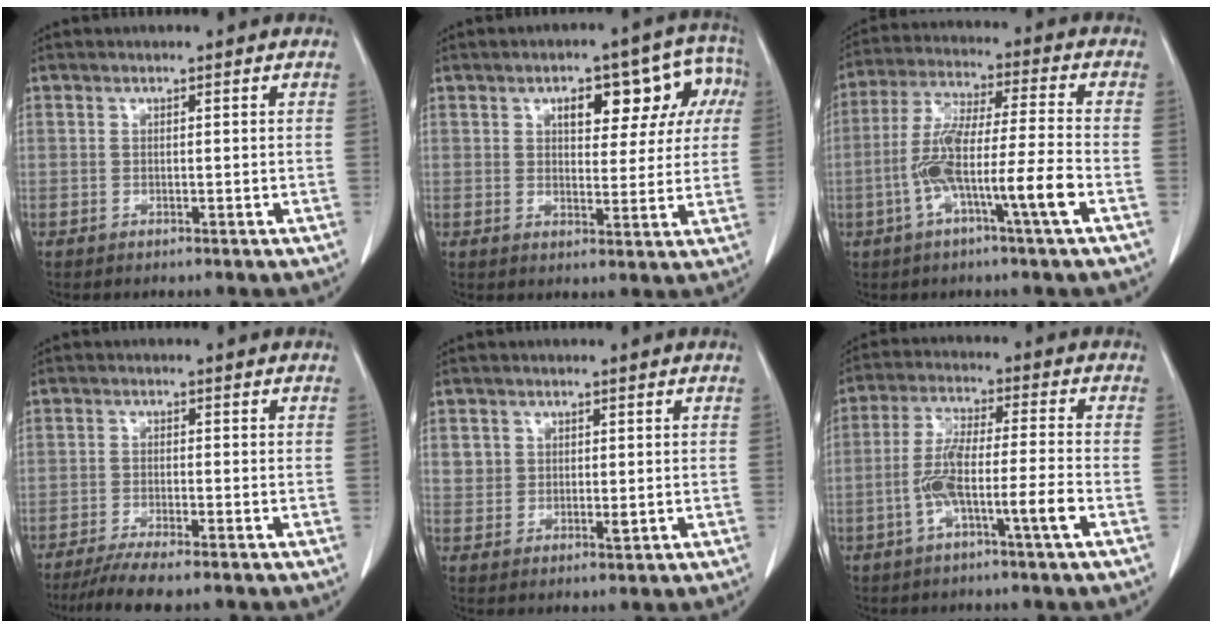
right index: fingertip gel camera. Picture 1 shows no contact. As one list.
[{"total": 11.1, "force": [4.0, 5.3, 9.0], "torque": [-0.097, 0.037, 0.050]}, {"total": 11.8, "force": [-4.1, 0.1, 11.0], "torque": [-0.217, 0.008, -0.078]}, {"total": 6.4, "force": [-5.2, 0.1, 3.7], "torque": [-0.058, -0.016, -0.086]}, {"total": 3.2, "force": [1.0, 2.7, 1.4], "torque": [-0.016, -0.004, 0.021]}, {"total": 8.6, "force": [-3.3, 0.2, 7.9], "torque": [-0.158, 0.012, -0.061]}]